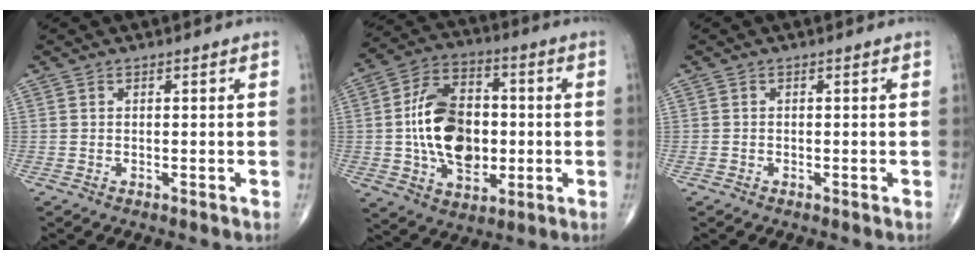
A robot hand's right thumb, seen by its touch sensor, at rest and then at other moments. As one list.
[{"total": 17.1, "force": [-0.7, 11.4, 12.8], "torque": [-0.197, 0.017, -0.008]}, {"total": 0.5, "force": [-0.3, 0.4, 0.1], "torque": [-0.005, 0.002, -0.007]}]